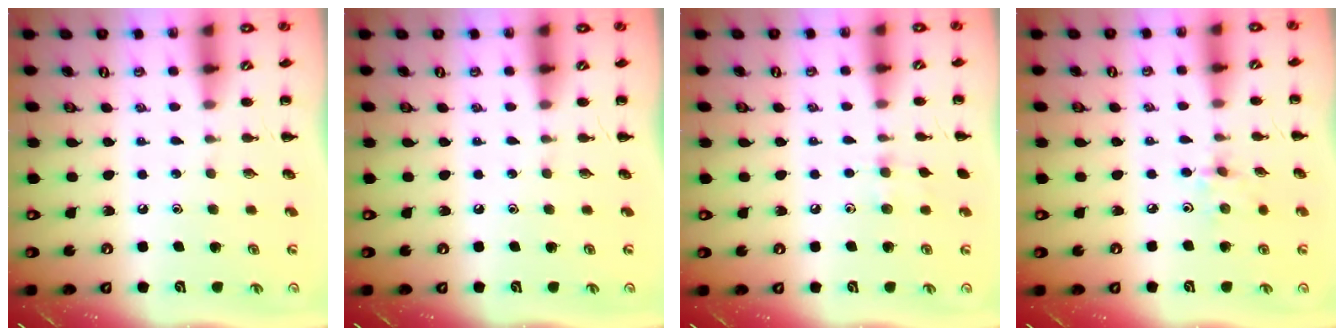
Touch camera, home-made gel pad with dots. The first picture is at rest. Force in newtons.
{"total": 0.0}
{"total": 6.6, "press": 6.3, "slide": 2.0}
{"total": 2.9, "press": 2.7, "slide": 0.9}